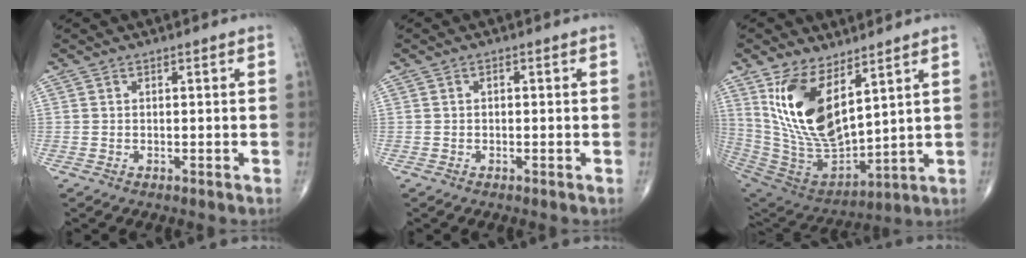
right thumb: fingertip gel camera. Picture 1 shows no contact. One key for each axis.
{"total": 0.6, "fx": 0.1, "fy": 0.3, "fz": 0.5, "tx": -0.007, "ty": 0.002, "tz": -0.001}
{"total": 18.6, "fx": 8.1, "fy": 8.7, "fz": 14.3, "tx": -0.263, "ty": -0.049, "tz": 0.177}